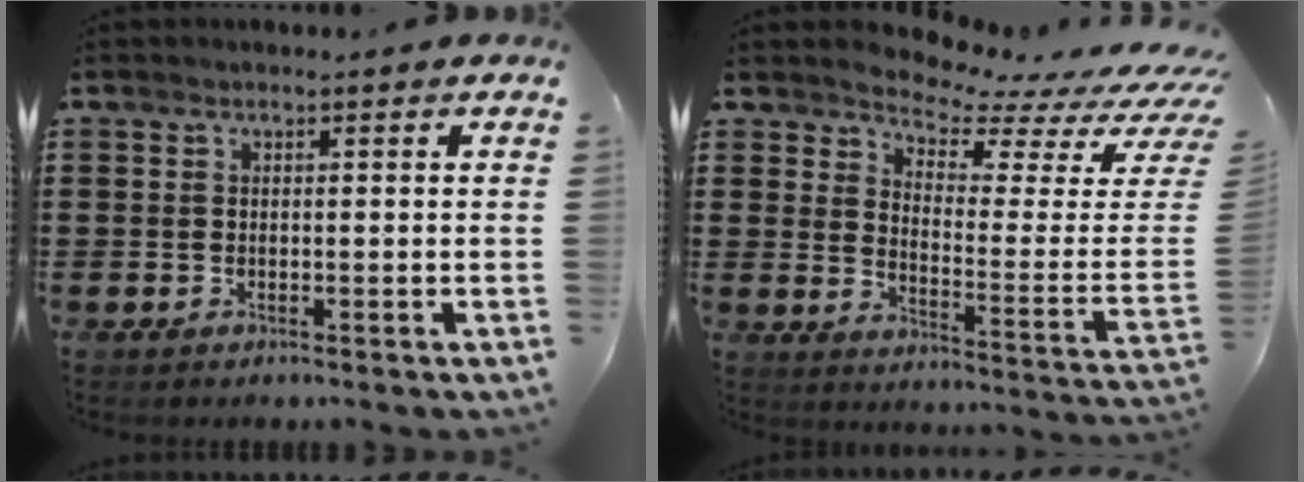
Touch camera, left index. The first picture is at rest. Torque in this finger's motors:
{"motor_torque": [2.14, 0.00, 0.10, -0.03]}